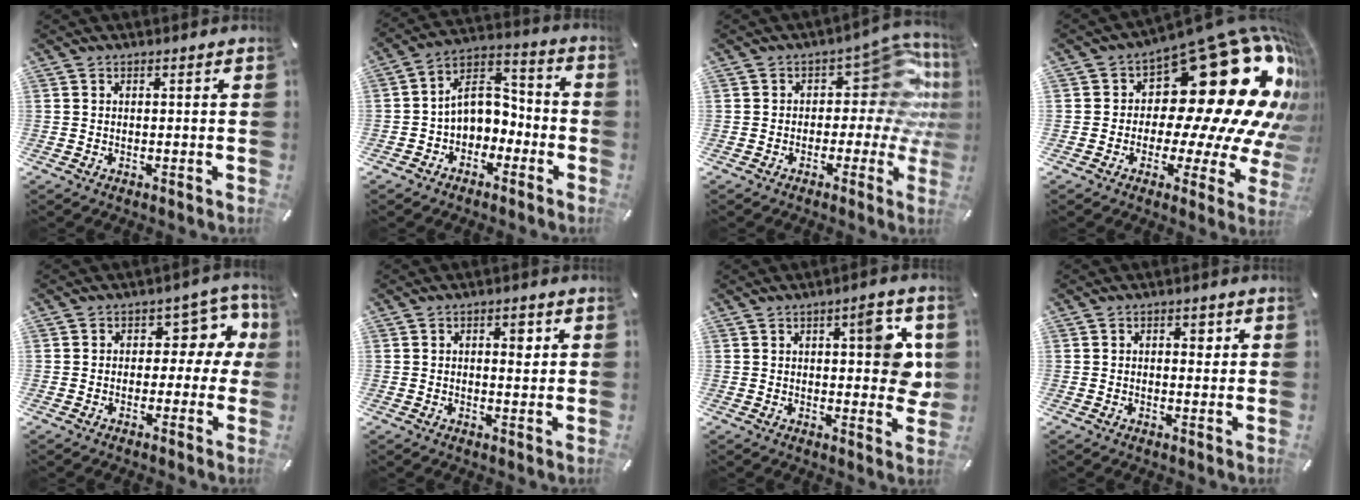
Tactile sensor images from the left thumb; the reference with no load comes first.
{"total": 9.0, "force": [-1.0, 7.5, 4.9], "torque": [-0.080, 0.011, -0.015]}
{"total": 20.0, "force": [4.3, 11.1, 16.1], "torque": [-0.190, -0.027, 0.072]}
{"total": 30.9, "force": [11.2, 14.5, 24.9], "torque": [-0.320, -0.133, 0.217]}
{"total": 8.5, "force": [1.8, 5.9, 6.0], "torque": [-0.072, -0.012, 0.026]}
{"total": 3.6, "force": [0.9, 1.9, 2.9], "torque": [-0.029, -0.005, 0.006]}
{"total": 10.5, "force": [2.6, 4.4, 9.2], "torque": [-0.105, -0.013, 0.037]}
{"total": 2.5, "force": [0.4, 1.7, 1.9], "torque": [-0.014, -0.001, -0.002]}